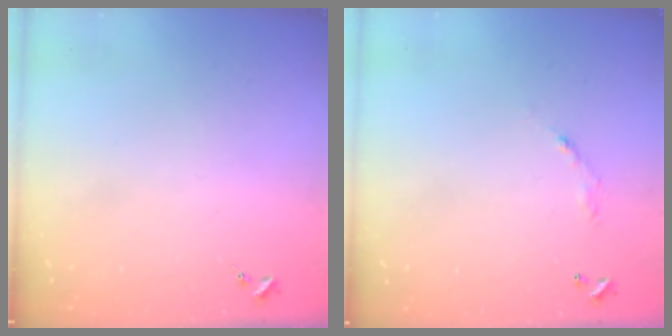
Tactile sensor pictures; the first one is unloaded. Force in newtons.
{"total": 5.7, "press": 5.7, "slide": 0.4}